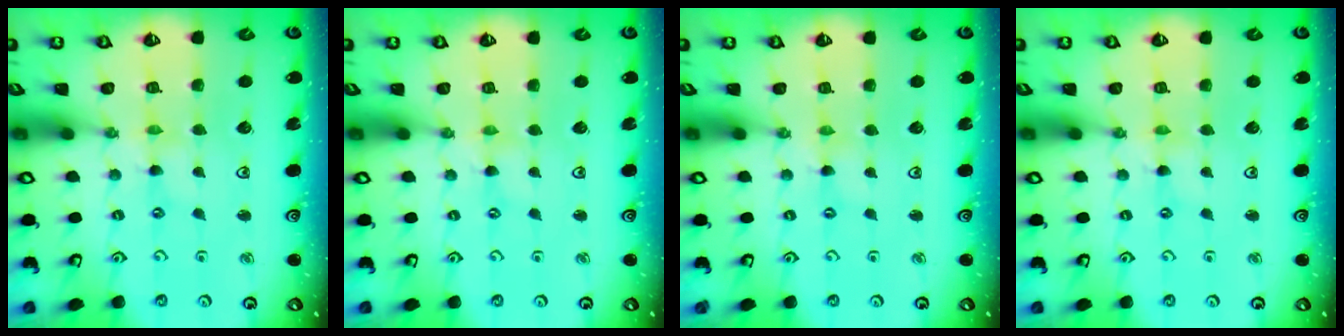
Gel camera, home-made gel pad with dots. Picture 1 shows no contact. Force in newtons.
{"total": 0.0}
{"total": 0.0}
{"total": 0.0}